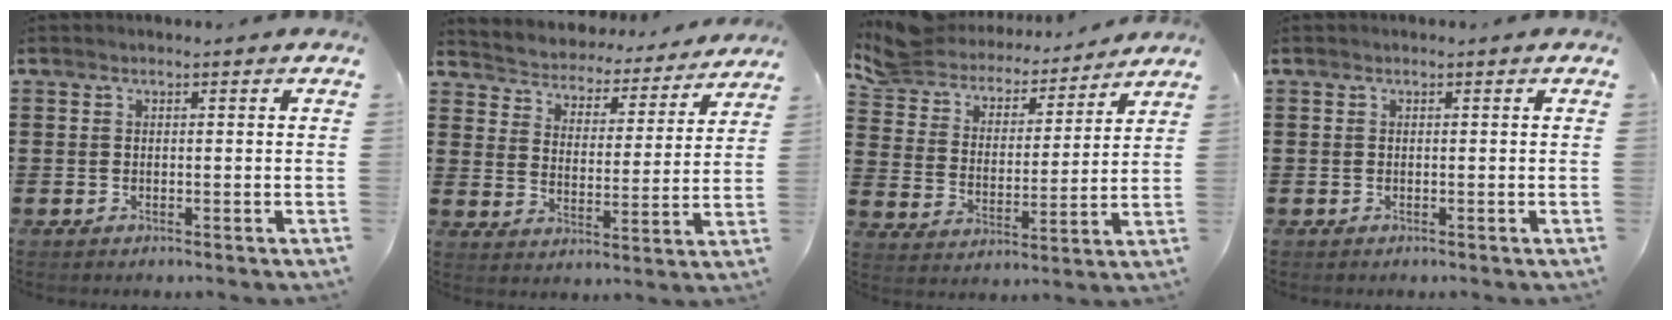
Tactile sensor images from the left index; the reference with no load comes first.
{"total": 3.8, "force": [3.8, 0.3, -0.6], "torque": [-0.016, -0.040, 0.057]}
{"total": 7.0, "force": [6.8, 1.5, 0.5], "torque": [-0.051, -0.049, 0.117]}
{"total": 0.0}